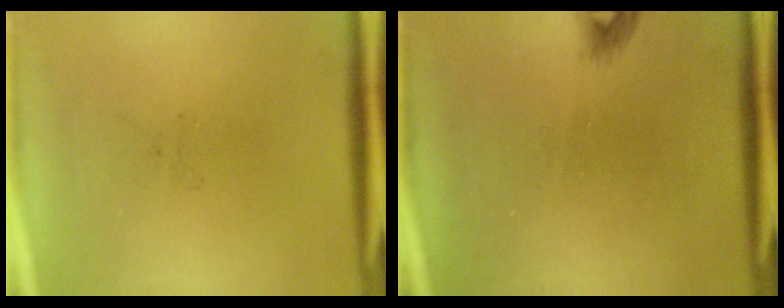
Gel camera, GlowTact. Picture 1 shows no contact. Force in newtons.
{"total": 0.9}